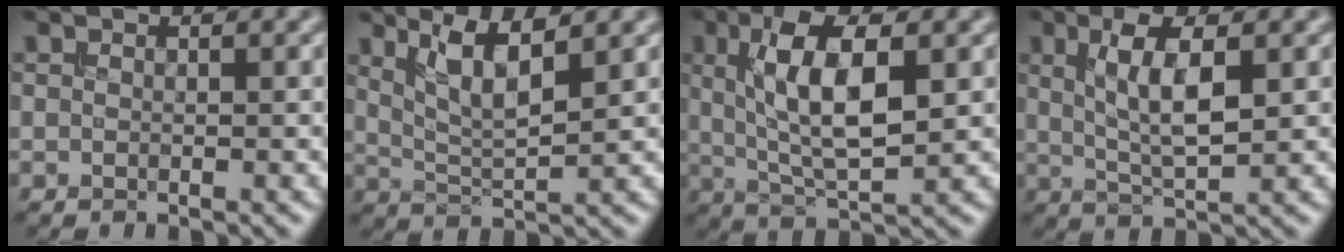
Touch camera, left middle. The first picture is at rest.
{"total": 4.6, "force": [2.2, 1.2, 3.8], "torque": [-0.073, -0.004, 0.042]}
{"total": 8.2, "force": [1.5, 2.9, 7.5], "torque": [-0.134, 0.001, 0.025]}
{"total": 5.4, "force": [1.1, 1.7, 5.0], "torque": [-0.096, 0.001, 0.023]}